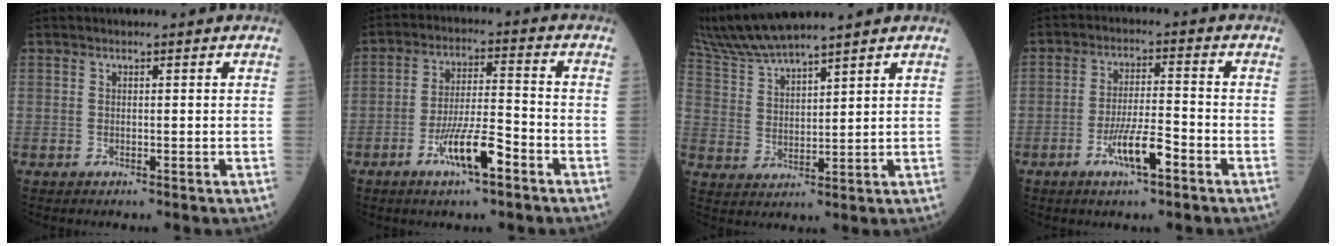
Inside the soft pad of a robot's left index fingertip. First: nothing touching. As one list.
[{"total": 8.1, "force": [-4.6, 1.2, 6.5], "torque": [-0.123, -0.002, -0.082]}, {"total": 9.5, "force": [8.8, -0.4, 3.6], "torque": [-0.084, 0.019, 0.179]}, {"total": 6.4, "force": [-3.5, 1.0, 5.3], "torque": [-0.104, -0.002, -0.064]}]